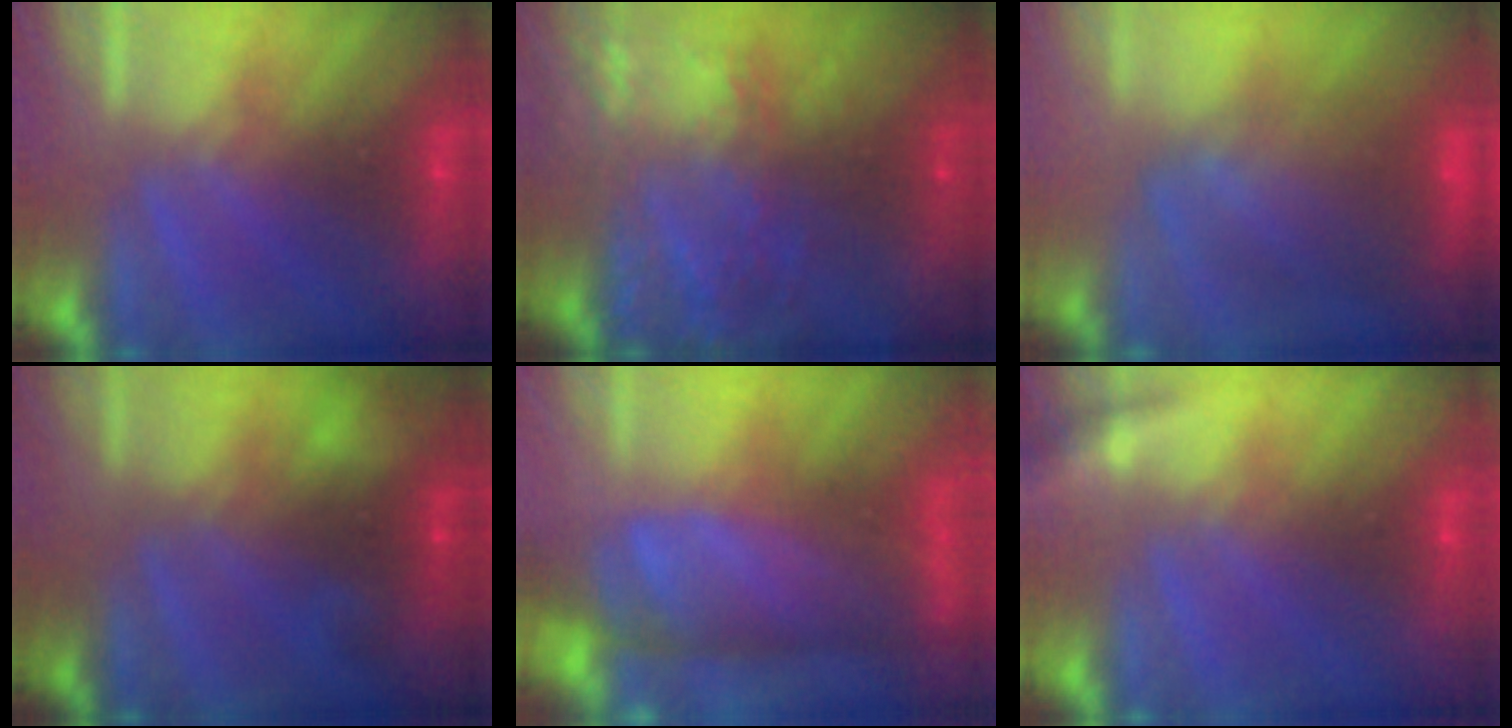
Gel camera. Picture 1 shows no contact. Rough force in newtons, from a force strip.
{"total": 7.5}
{"total": 8.5}
{"total": 2.3}
{"total": 7.8}
{"total": 1.7}